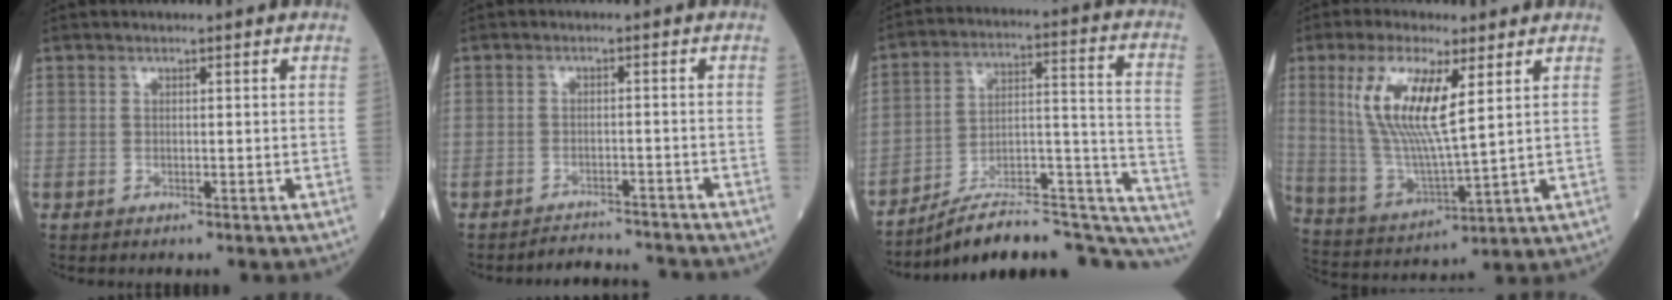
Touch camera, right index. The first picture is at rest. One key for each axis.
{"total": 4.9, "fx": -4.9, "fy": 0.0, "fz": -0.5, "tx": 0.010, "ty": 0.009, "tz": -0.073}
{"total": 24.6, "fx": -21.5, "fy": 4.4, "fz": 11.1, "tx": -0.083, "ty": 0.051, "tz": -0.305}
{"total": 12.8, "fx": 4.4, "fy": 2.6, "fz": 11.8, "tx": -0.255, "ty": -0.002, "tz": 0.089}